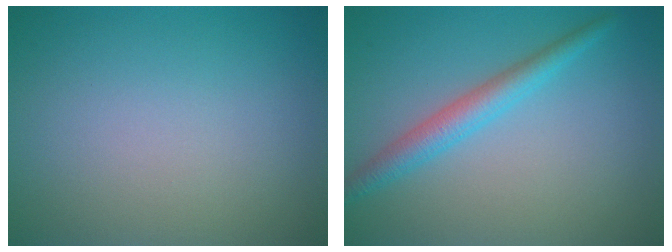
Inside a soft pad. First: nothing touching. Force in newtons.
{"total": 2.9, "press": 2.9, "slide": 0.1}